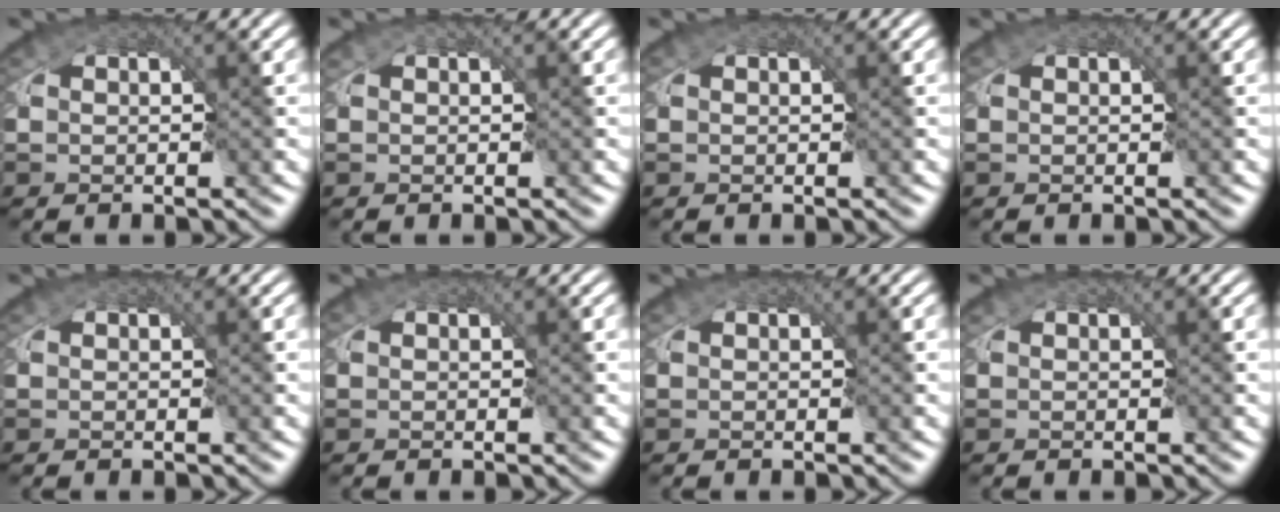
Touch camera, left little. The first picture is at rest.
{"total": 0.6, "force": [0.1, 0.4, 0.5], "torque": [-0.012, -0.001, 0.002]}
{"total": 0.0}
{"total": 0.0}
{"total": 0.0}
{"total": 0.0}
{"total": 0.0}
{"total": 0.0}